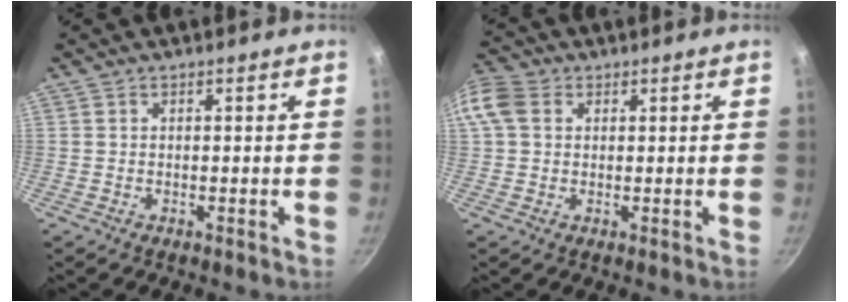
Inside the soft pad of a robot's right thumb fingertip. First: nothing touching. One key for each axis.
{"total": 6.8, "fx": 1.8, "fy": 5.1, "fz": 4.1, "tx": -0.084, "ty": 0.012, "tz": 0.023}